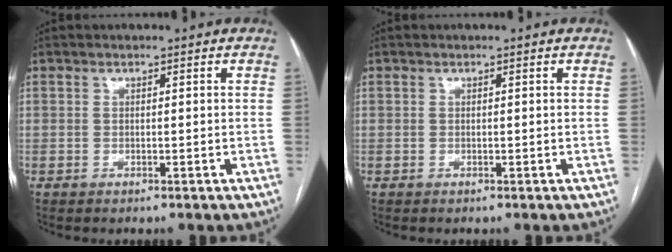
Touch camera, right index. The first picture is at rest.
{"total": 0.0}